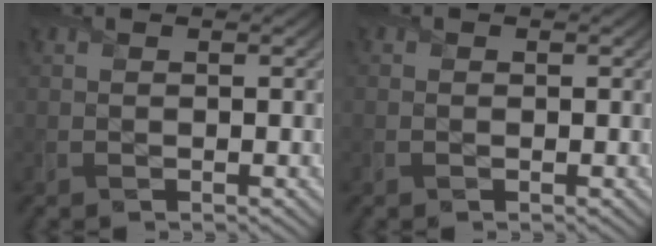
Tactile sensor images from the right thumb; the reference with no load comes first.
{"total": 0.0}